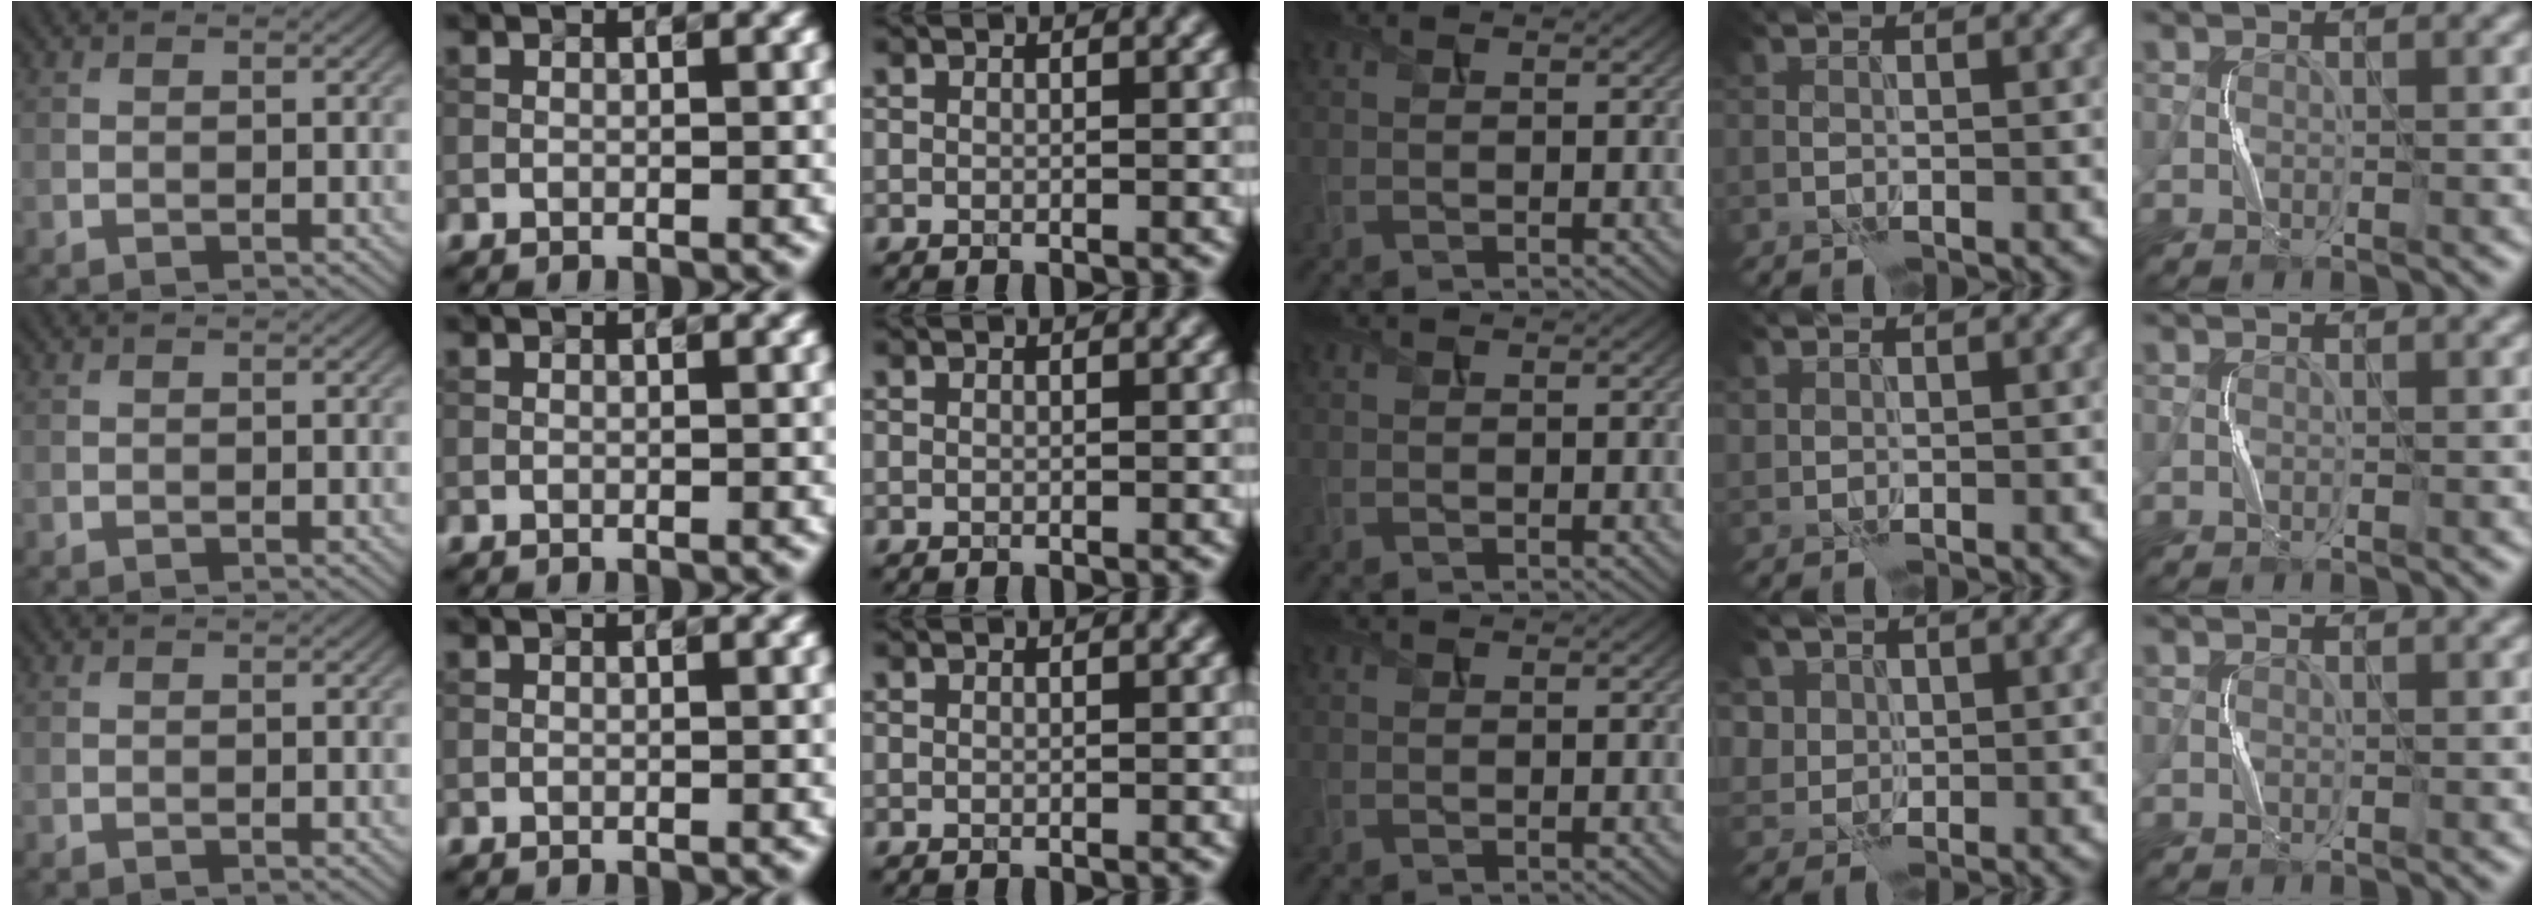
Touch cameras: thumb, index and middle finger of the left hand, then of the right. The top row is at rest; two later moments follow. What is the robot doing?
{"motion": "press", "object": "toy piano key"}